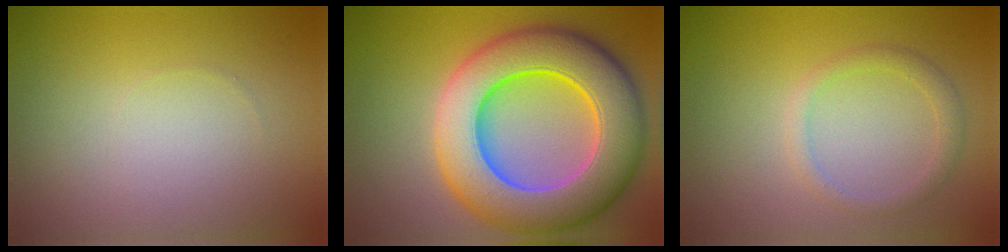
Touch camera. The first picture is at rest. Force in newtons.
{"total": 13.3, "press": 13.1, "slide": 2.1}
{"total": 1.8, "press": 1.8, "slide": 0.2}